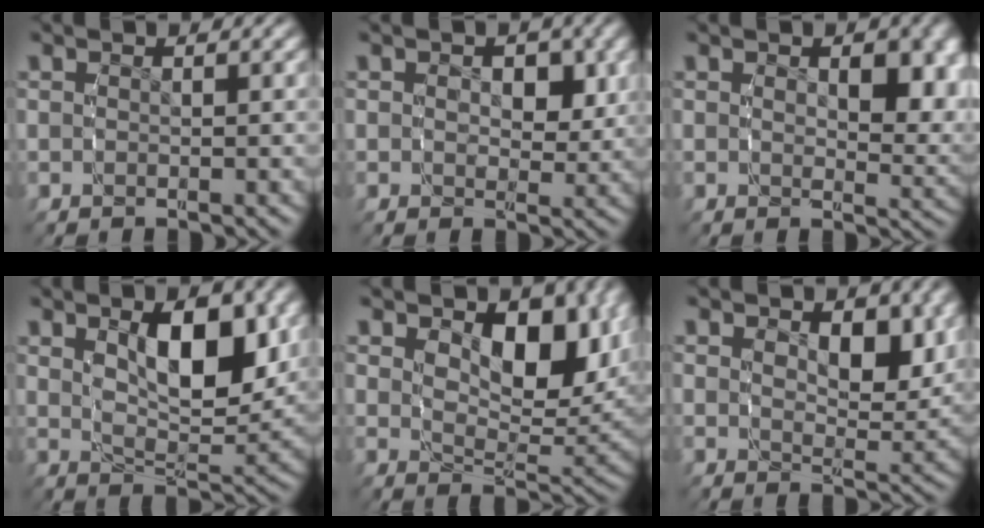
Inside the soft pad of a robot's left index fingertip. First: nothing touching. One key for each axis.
{"total": 2.9, "fx": 0.8, "fy": 2.1, "fz": 1.8, "tx": -0.028, "ty": -0.012, "tz": 0.017}
{"total": 3.5, "fx": 1.2, "fy": 1.4, "fz": 3.0, "tx": -0.034, "ty": -0.014, "tz": 0.026}
{"total": 6.4, "fx": 1.8, "fy": 2.4, "fz": 5.6, "tx": -0.087, "ty": -0.015, "tz": 0.039}
{"total": 7.2, "fx": 2.8, "fy": 3.5, "fz": 5.6, "tx": -0.080, "ty": -0.016, "tz": 0.052}
{"total": 3.5, "fx": 1.6, "fy": 1.5, "fz": 2.7, "tx": -0.043, "ty": -0.021, "tz": 0.035}